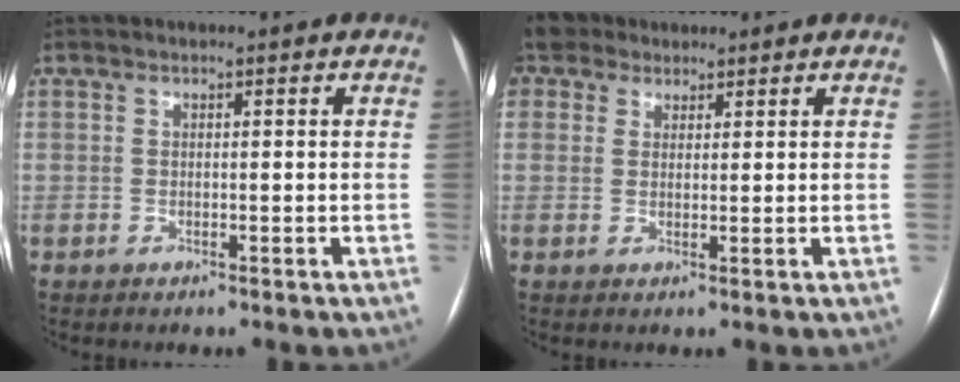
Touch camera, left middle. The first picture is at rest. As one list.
[{"total": 5.7, "force": [4.1, 3.9, 0.9], "torque": [-0.024, 0.029, 0.082]}]